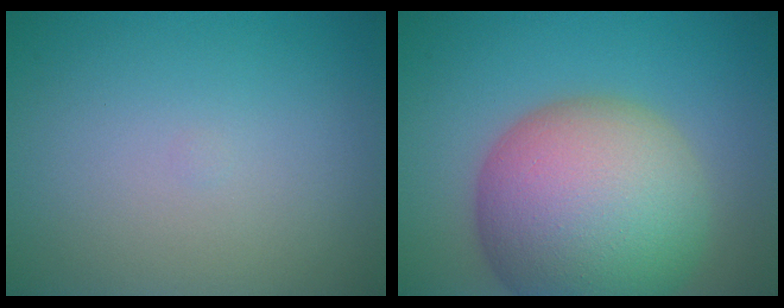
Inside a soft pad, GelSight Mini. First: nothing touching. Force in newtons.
{"total": 14.7, "press": 14.7, "slide": 0.9}